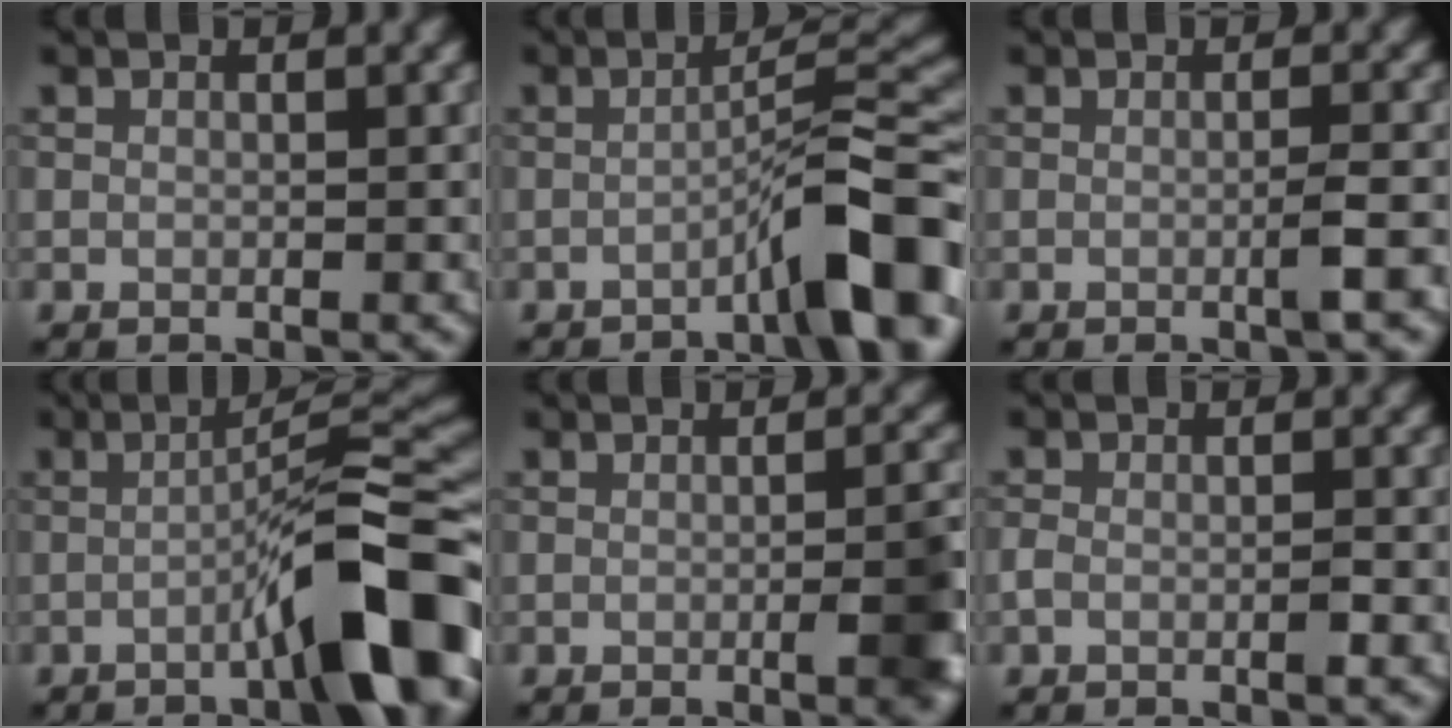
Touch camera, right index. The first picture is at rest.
{"total": 7.2, "force": [-3.7, 0.9, 6.1], "torque": [-0.084, 0.025, -0.067]}
{"total": 1.9, "force": [-0.5, 0.2, 1.8], "torque": [-0.028, 0.003, -0.014]}
{"total": 10.2, "force": [-4.0, 1.8, 9.2], "torque": [-0.117, 0.021, -0.069]}
{"total": 4.6, "force": [-1.1, 1.0, 4.4], "torque": [-0.054, 0.005, -0.017]}
{"total": 1.6, "force": [-0.8, 0.6, 1.2], "torque": [-0.023, 0.002, -0.021]}